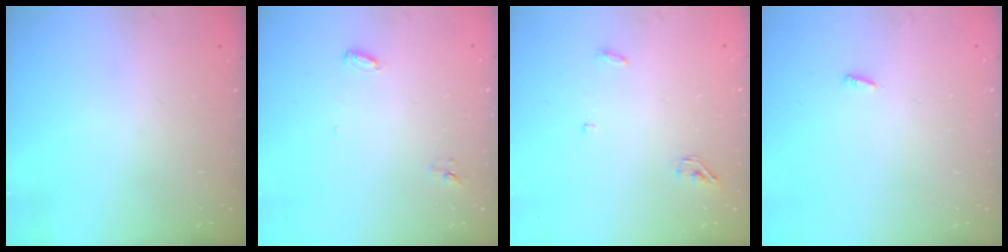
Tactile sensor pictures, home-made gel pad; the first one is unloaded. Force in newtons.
{"total": 3.6, "press": 3.5, "slide": 0.9}
{"total": 3.7, "press": 3.6, "slide": 0.9}
{"total": 3.0, "press": 2.9, "slide": 0.8}